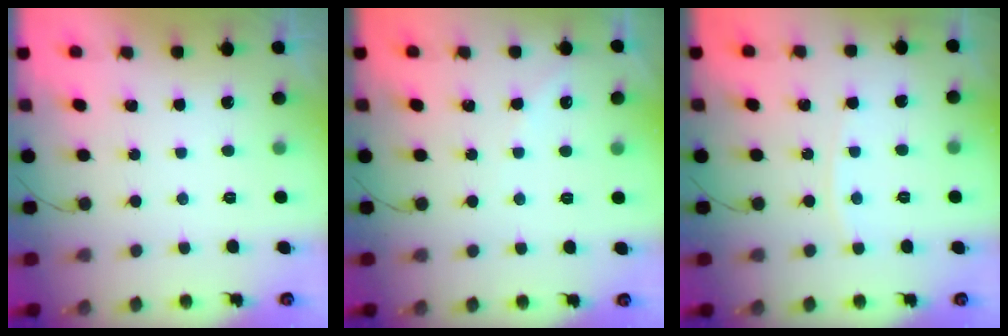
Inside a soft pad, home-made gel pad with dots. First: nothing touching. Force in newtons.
{"total": 2.2, "press": 2.2, "slide": 0.4}
{"total": 2.3, "press": 2.2, "slide": 0.3}